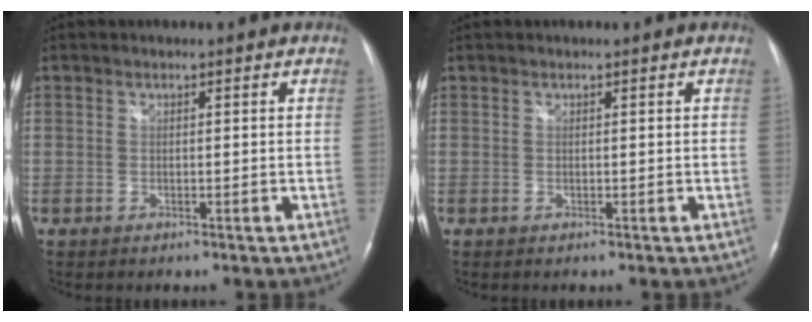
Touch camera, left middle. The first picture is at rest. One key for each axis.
{"total": 0.0}